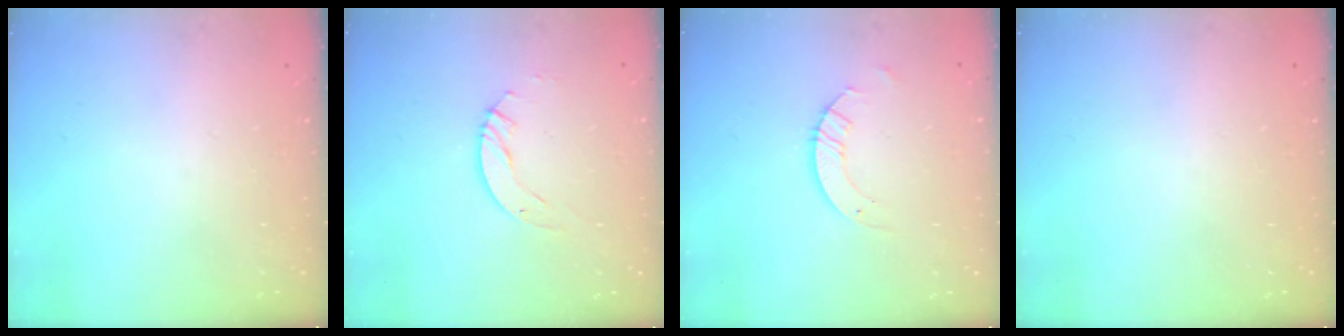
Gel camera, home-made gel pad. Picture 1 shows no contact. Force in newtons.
{"total": 4.0, "press": 4.0, "slide": 0.3}
{"total": 4.0, "press": 4.0, "slide": 0.2}
{"total": 0.0}